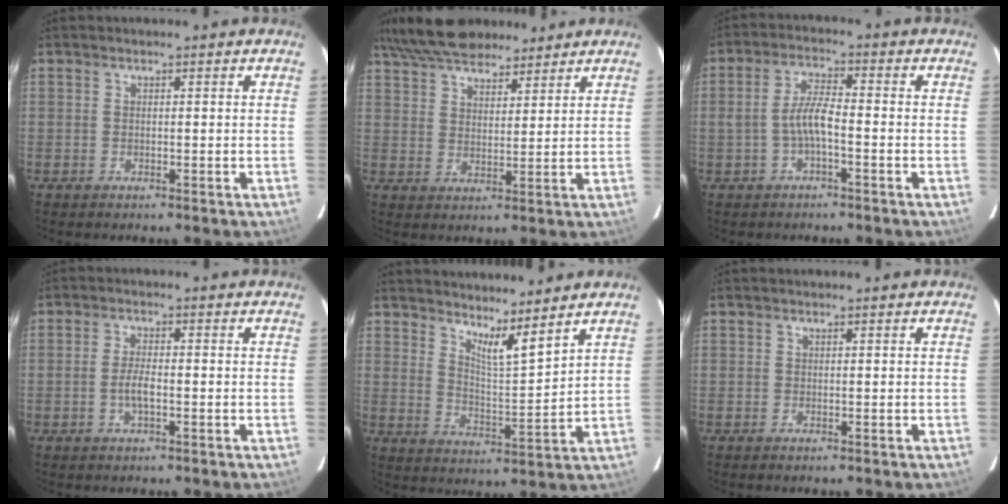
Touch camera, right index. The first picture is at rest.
{"total": 13.3, "force": [11.0, 4.9, 5.6], "torque": [-0.113, 0.050, 0.182]}
{"total": 5.0, "force": [-1.7, 1.1, 4.5], "torque": [-0.094, 0.010, -0.031]}
{"total": 3.3, "force": [-1.0, 0.9, 3.0], "torque": [-0.063, 0.000, -0.019]}
{"total": 7.8, "force": [6.7, 0.2, 4.0], "torque": [-0.060, -0.016, 0.108]}
{"total": 0.0}